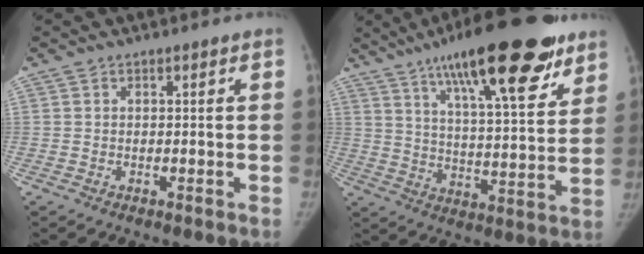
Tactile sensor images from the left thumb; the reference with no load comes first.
{"total": 25.1, "force": [15.5, 6.7, 18.6], "torque": [-0.262, -0.037, 0.238]}